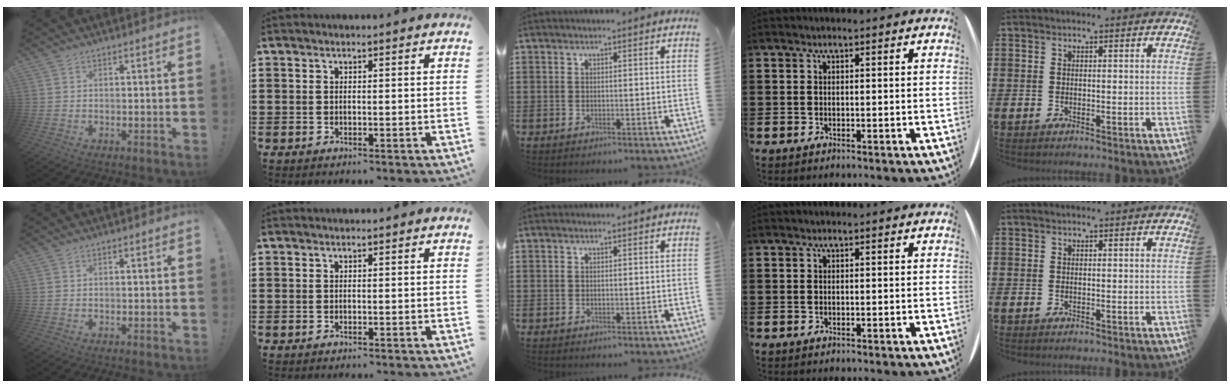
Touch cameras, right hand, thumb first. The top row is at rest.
{}